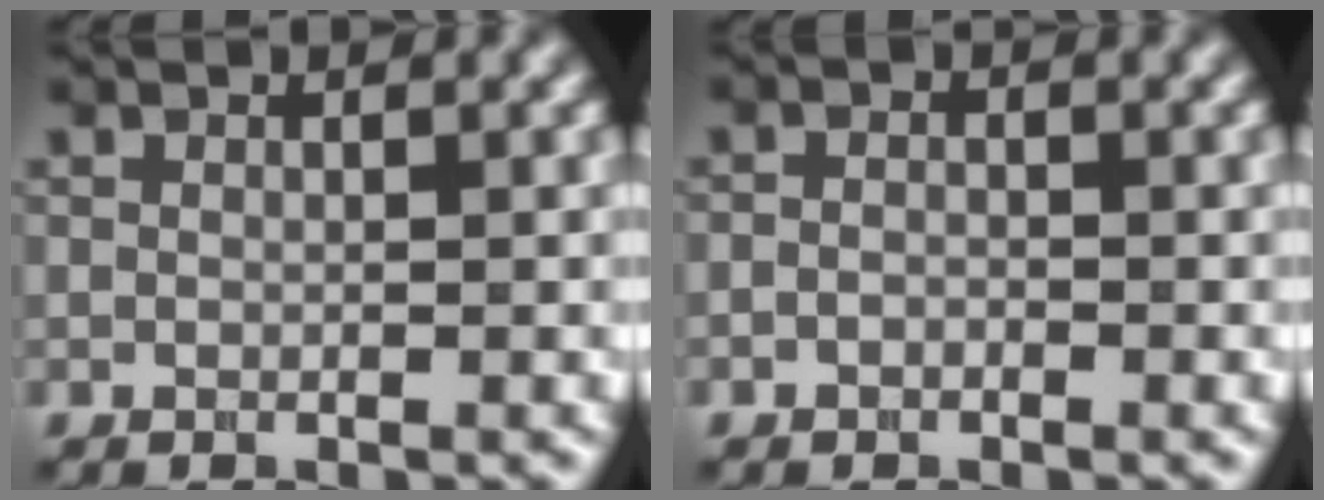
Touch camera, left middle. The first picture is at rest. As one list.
[{"total": 0.9, "force": [-0.5, 0.6, 0.4], "torque": [-0.008, -0.002, -0.011]}]